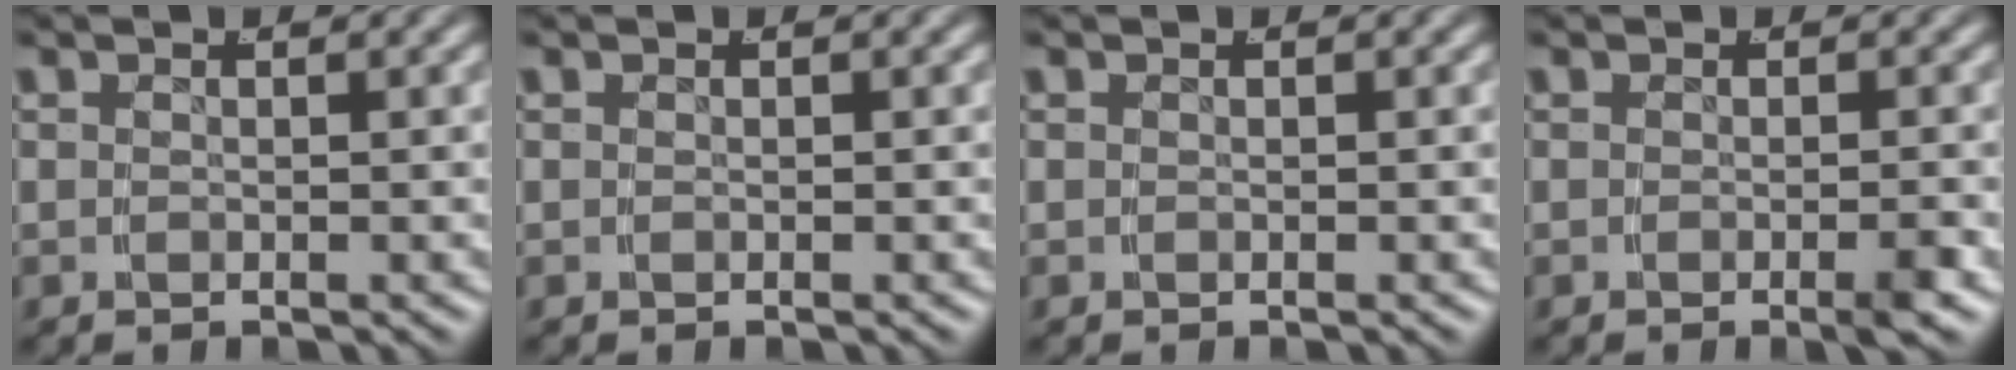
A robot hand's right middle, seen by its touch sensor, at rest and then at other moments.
{"total": 0.0}
{"total": 0.0}
{"total": 1.2, "force": [-0.7, -0.3, 0.9], "torque": [-0.012, 0.007, -0.019]}